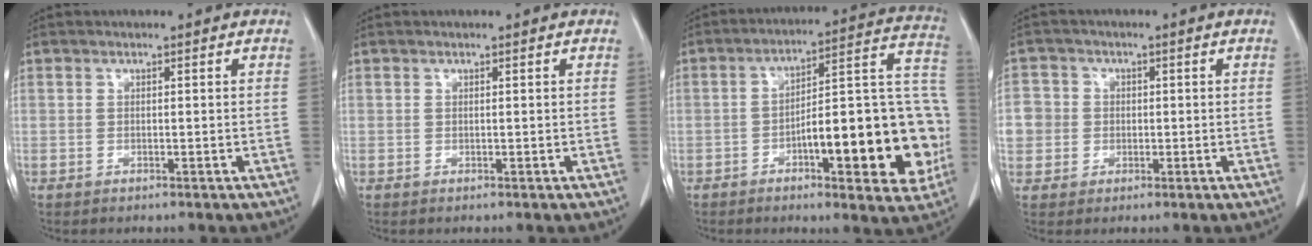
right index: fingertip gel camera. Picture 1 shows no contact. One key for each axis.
{"total": 0.0}
{"total": 20.2, "fx": -5.4, "fy": 5.1, "fz": 18.8, "tx": -0.196, "ty": 0.040, "tz": -0.064}
{"total": 5.7, "fx": -0.1, "fy": 5.6, "fz": 0.9, "tx": -0.024, "ty": 0.018, "tz": 0.000}